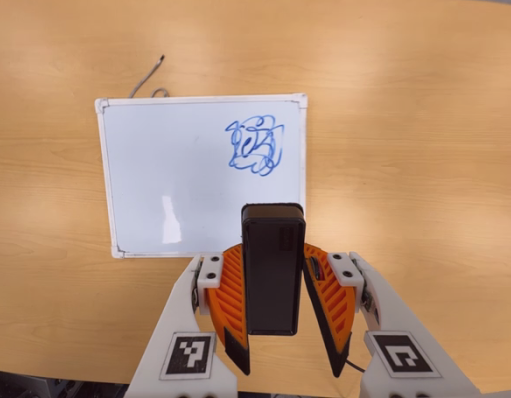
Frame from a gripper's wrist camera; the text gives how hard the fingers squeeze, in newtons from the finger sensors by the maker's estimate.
{"total": 4.3, "left": 3.7, "right": 4.8}